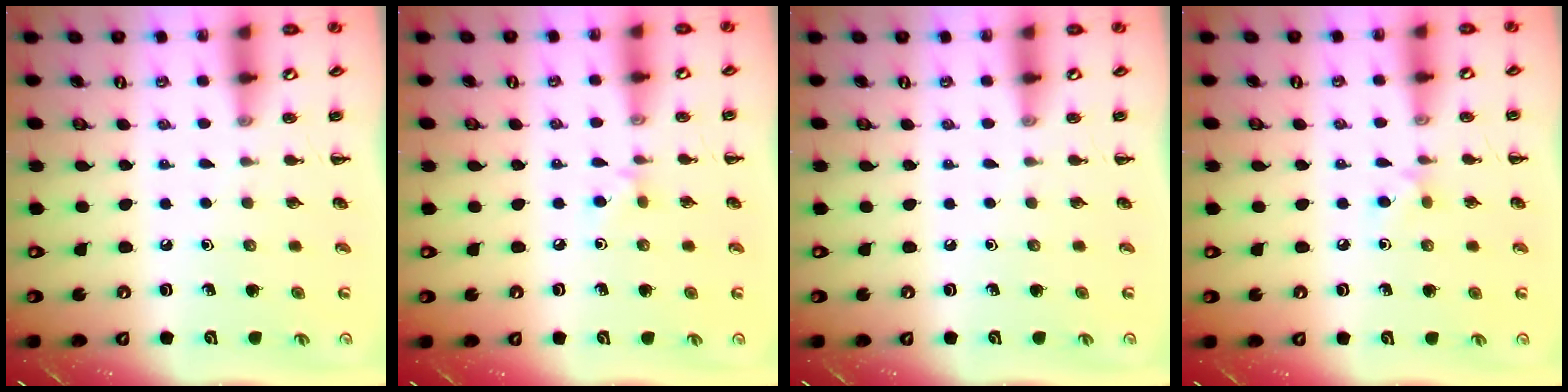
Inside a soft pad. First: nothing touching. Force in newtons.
{"total": 4.6, "press": 4.3, "slide": 1.7}
{"total": 0.0}
{"total": 4.4, "press": 4.0, "slide": 1.8}